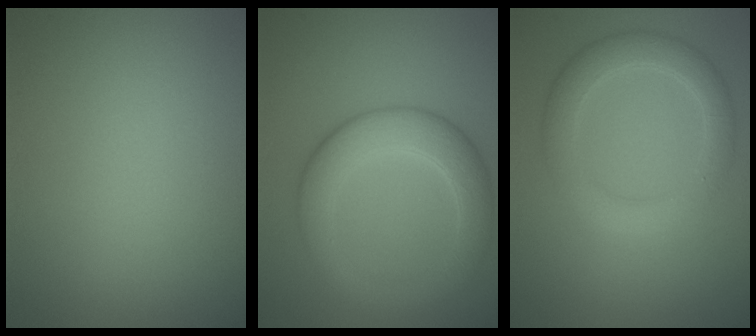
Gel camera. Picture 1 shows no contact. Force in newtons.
{"total": 5.0, "press": 5.0, "slide": 0.1}
{"total": 3.6, "press": 3.6, "slide": 0.1}